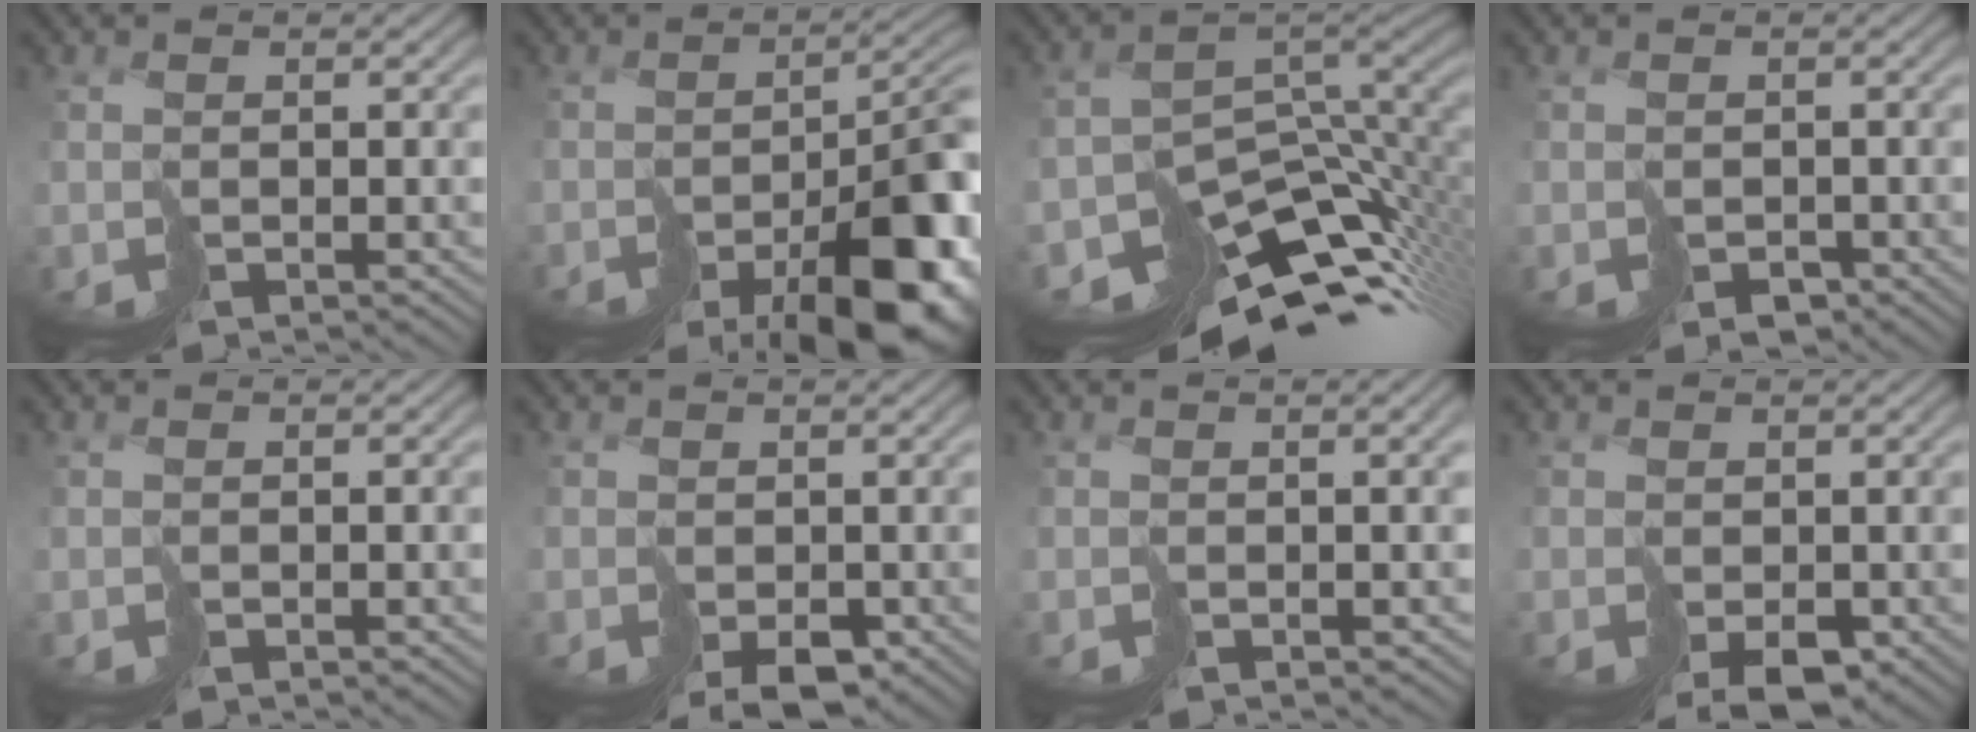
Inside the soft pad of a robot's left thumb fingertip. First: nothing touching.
{"total": 14.4, "force": [-7.7, 6.0, 10.6], "torque": [-0.135, -0.026, -0.092]}
{"total": 11.6, "force": [-5.8, 5.9, 8.1], "torque": [-0.155, -0.035, -0.067]}
{"total": 2.1, "force": [-1.1, 1.6, 0.7], "torque": [-0.006, -0.007, -0.014]}
{"total": 0.0}
{"total": 3.1, "force": [-1.1, 2.1, 1.9], "torque": [-0.035, -0.006, -0.009]}
{"total": 2.7, "force": [0.3, 0.3, 2.6], "torque": [-0.025, 0.001, 0.016]}
{"total": 3.2, "force": [-0.8, 2.1, 2.2], "torque": [-0.047, -0.006, -0.004]}